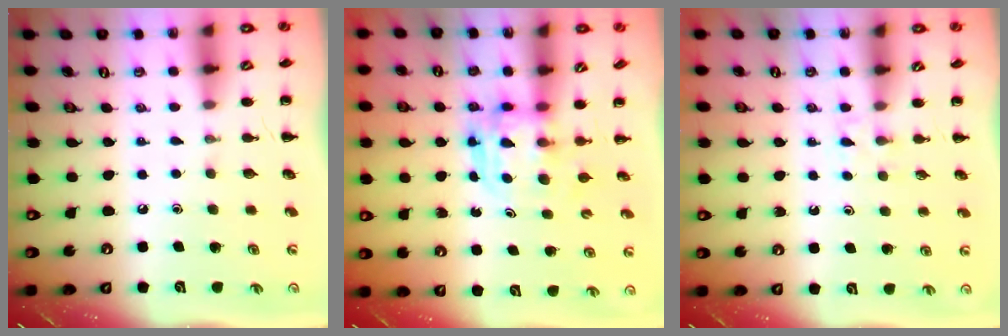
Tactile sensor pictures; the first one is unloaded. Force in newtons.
{"total": 3.6, "press": 3.6, "slide": 0.2}
{"total": 2.2, "press": 2.0, "slide": 1.0}